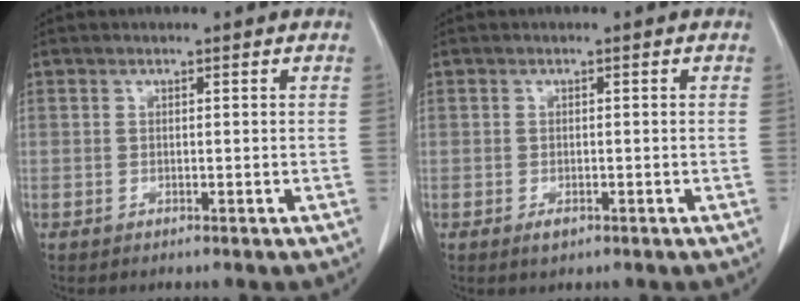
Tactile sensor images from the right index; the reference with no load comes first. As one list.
[{"total": 1.4, "force": [-0.8, 0.7, 0.9], "torque": [-0.013, 0.000, -0.007]}]